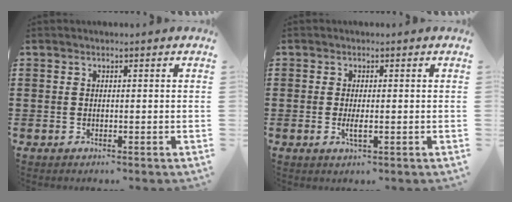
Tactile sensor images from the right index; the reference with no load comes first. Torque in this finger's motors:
{"motor_torque": [1.21, 0.93, 0.36, 0.09]}